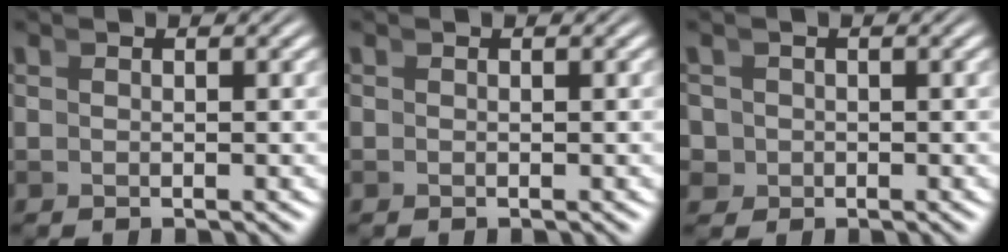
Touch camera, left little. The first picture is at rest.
{"total": 0.0}
{"total": 3.0, "force": [-0.7, 2.8, 0.7], "torque": [-0.019, -0.019, -0.006]}